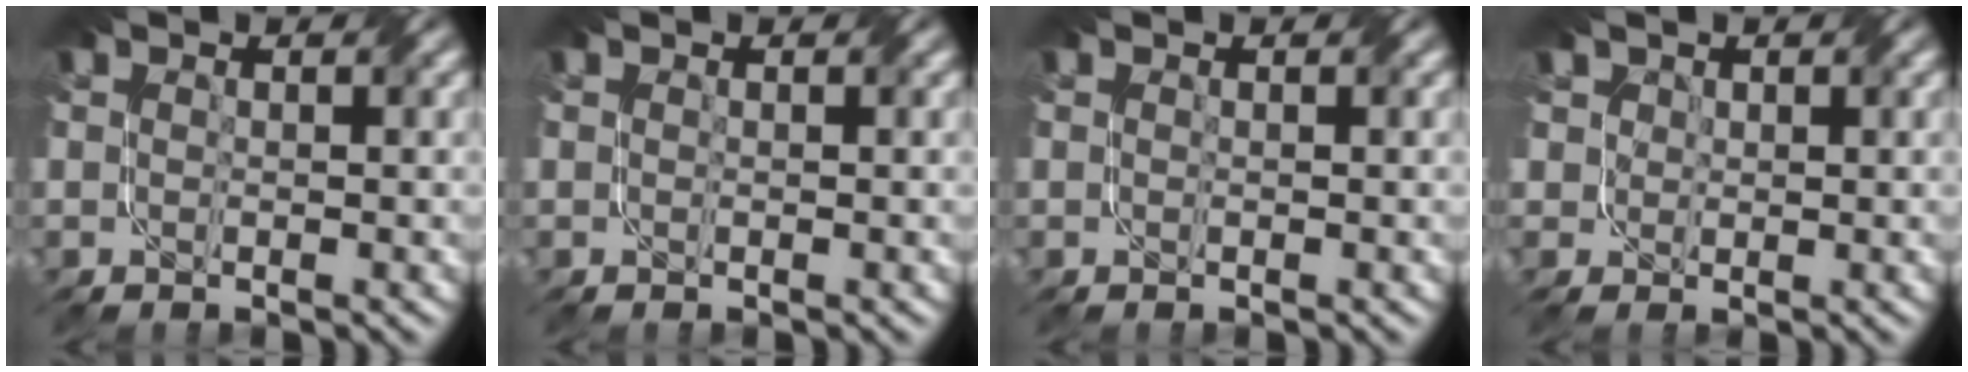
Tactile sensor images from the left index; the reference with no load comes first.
{"total": 0.0}
{"total": 0.0}
{"total": 2.3, "force": [1.1, 2.0, 0.7], "torque": [-0.040, -0.006, 0.035]}